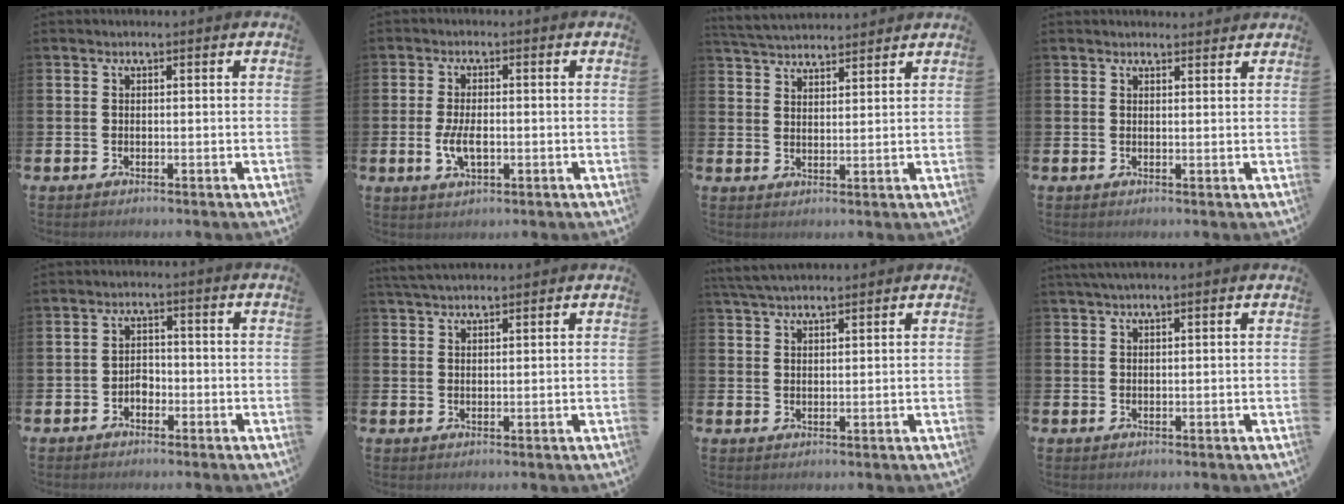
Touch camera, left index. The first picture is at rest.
{"total": 4.0, "force": [-0.6, 2.0, 3.4], "torque": [-0.055, -0.005, -0.014]}
{"total": 4.2, "force": [4.2, 0.6, 0.2], "torque": [-0.023, -0.019, 0.077]}
{"total": 1.5, "force": [1.4, 0.2, 0.0], "torque": [0.007, -0.005, 0.024]}
{"total": 2.0, "force": [-1.3, 1.4, 0.7], "torque": [-0.011, 0.004, -0.030]}
{"total": 3.2, "force": [3.0, 0.6, 1.0], "torque": [-0.025, -0.006, 0.056]}
{"total": 4.0, "force": [3.7, 0.7, 1.3], "torque": [-0.032, -0.009, 0.070]}
{"total": 1.8, "force": [1.4, 0.0, 1.0], "torque": [-0.019, 0.002, 0.025]}